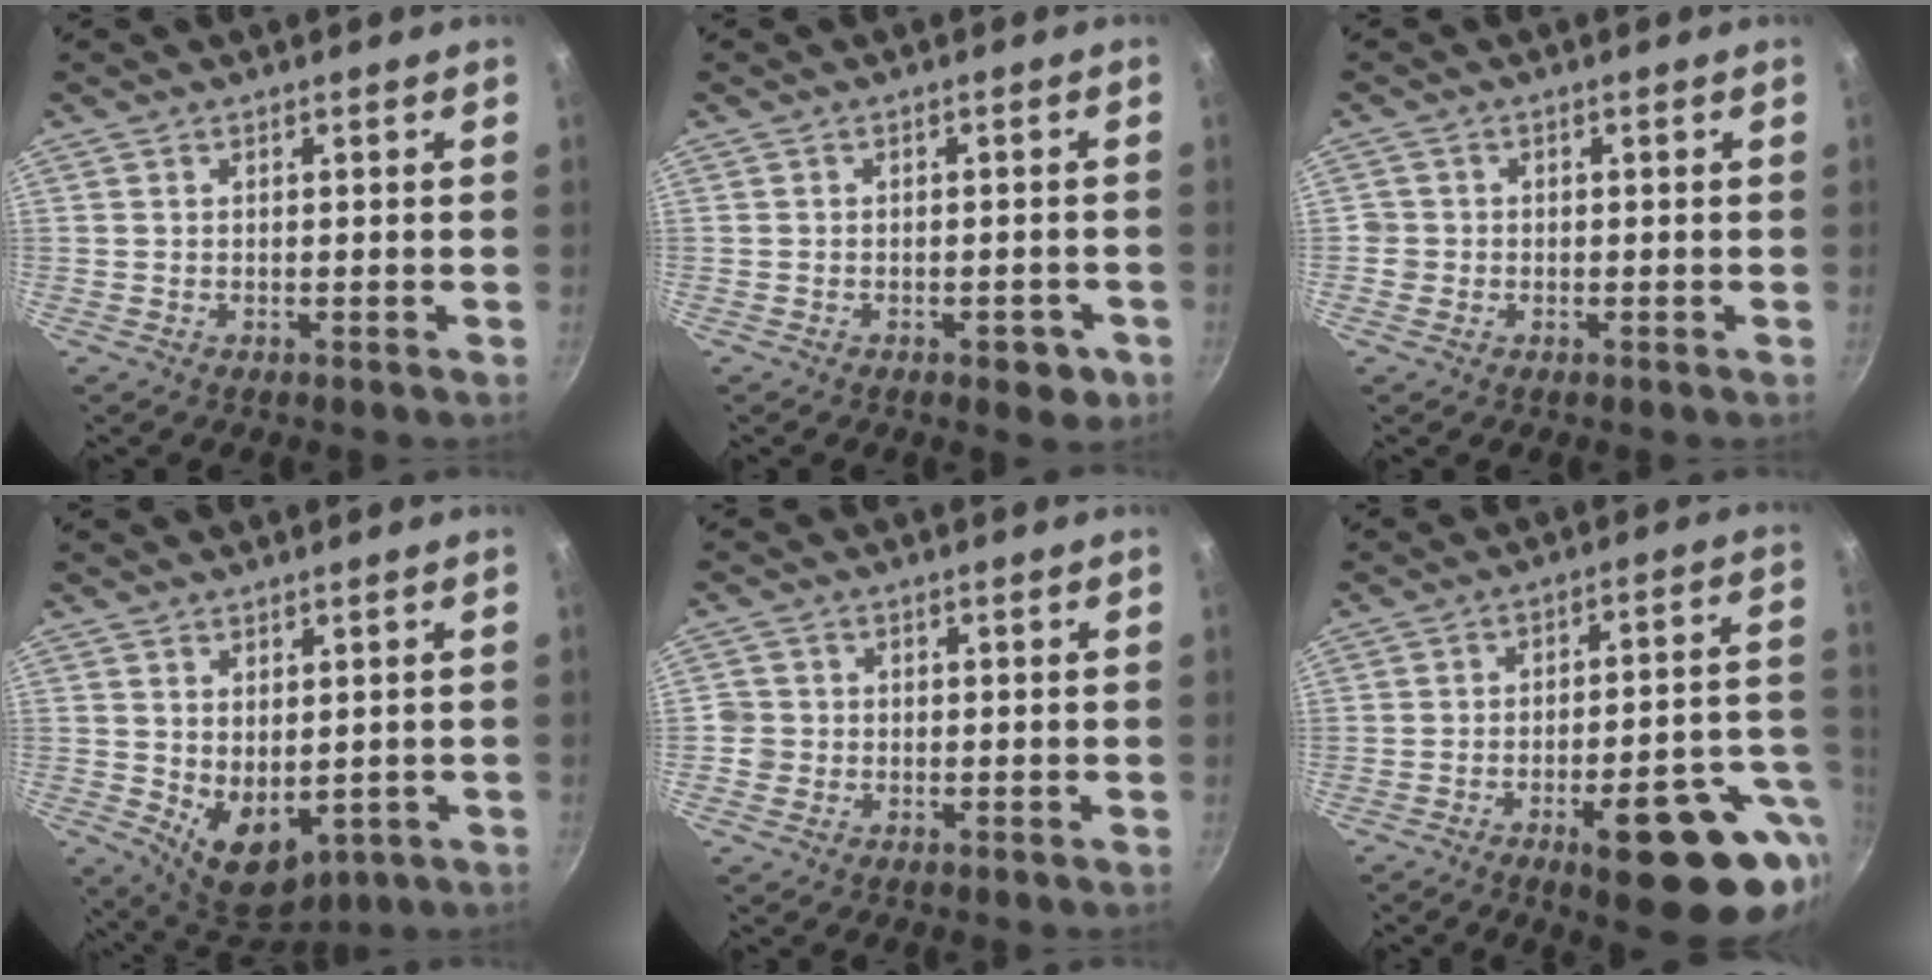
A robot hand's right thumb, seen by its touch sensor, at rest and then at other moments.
{"total": 3.8, "force": [-1.9, 2.0, 2.5], "torque": [-0.015, 0.009, -0.023]}
{"total": 1.9, "force": [-0.4, 1.8, 0.0], "torque": [0.013, 0.008, -0.010]}
{"total": 9.7, "force": [-1.6, 5.8, 7.6], "torque": [-0.101, -0.009, 0.003]}
{"total": 2.5, "force": [-0.5, 2.5, 0.2], "torque": [0.013, 0.009, -0.015]}
{"total": 20.5, "force": [-8.9, 5.8, 17.6], "torque": [-0.167, 0.052, -0.109]}